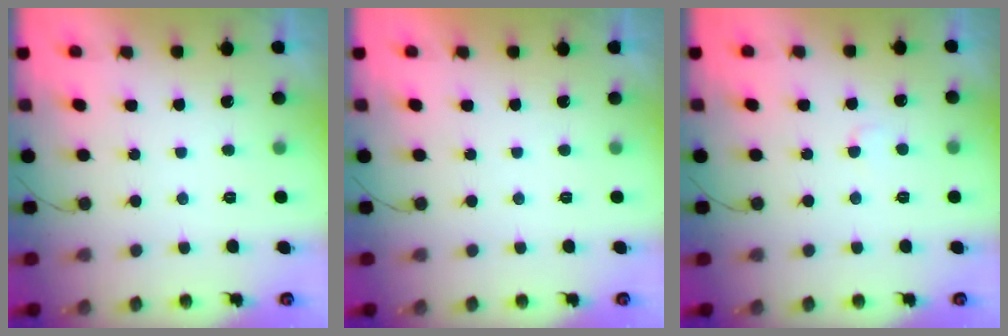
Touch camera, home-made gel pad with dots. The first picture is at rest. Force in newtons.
{"total": 1.8, "press": 1.8, "slide": 0.0}
{"total": 2.9, "press": 2.9, "slide": 0.2}